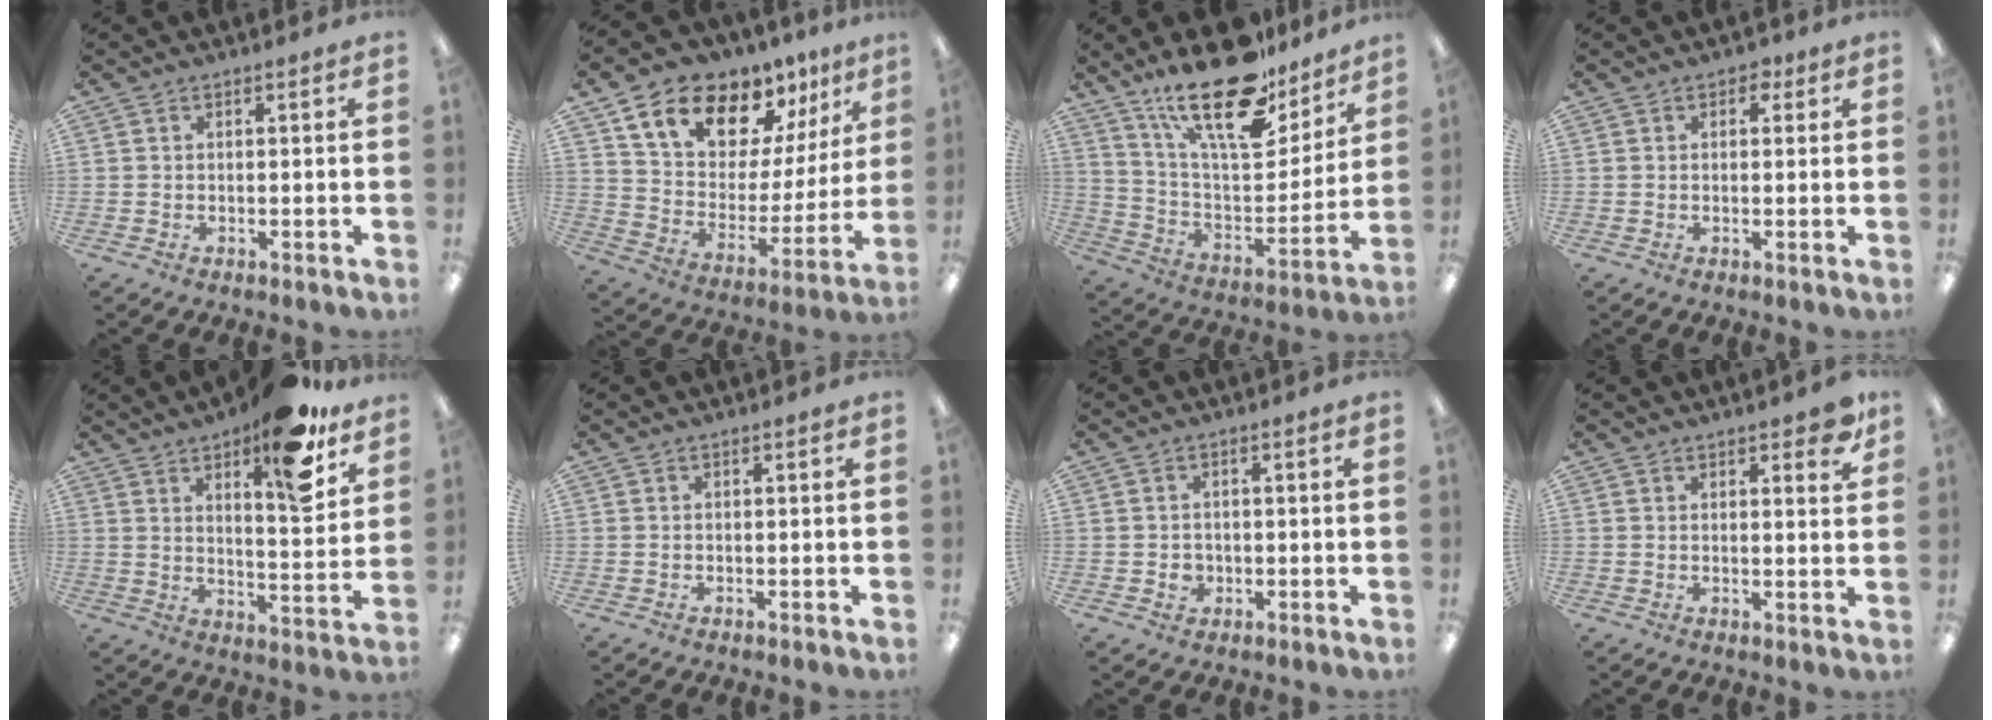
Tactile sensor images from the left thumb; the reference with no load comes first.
{"total": 15.3, "force": [12.2, 7.5, 5.3], "torque": [-0.111, -0.090, 0.221]}
{"total": 24.5, "force": [17.6, 9.4, 14.2], "torque": [-0.227, -0.106, 0.301]}
{"total": 2.1, "force": [1.0, 1.5, 1.1], "torque": [-0.007, -0.001, 0.014]}
{"total": 16.5, "force": [11.2, 5.1, 11.0], "torque": [-0.151, -0.068, 0.177]}
{"total": 0.0}
{"total": 2.4, "force": [-0.2, 2.3, 0.9], "torque": [-0.010, 0.001, -0.006]}
{"total": 4.4, "force": [3.3, 1.5, 2.5], "torque": [-0.024, -0.015, 0.052]}